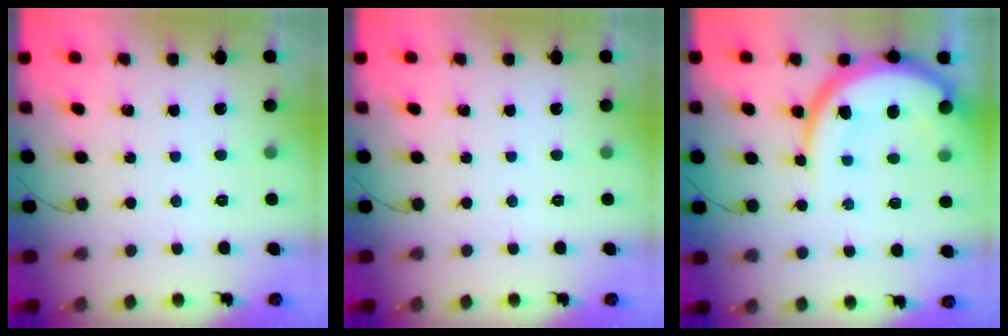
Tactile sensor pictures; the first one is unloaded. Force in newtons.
{"total": 0.0}
{"total": 14.6, "press": 14.5, "slide": 1.6}